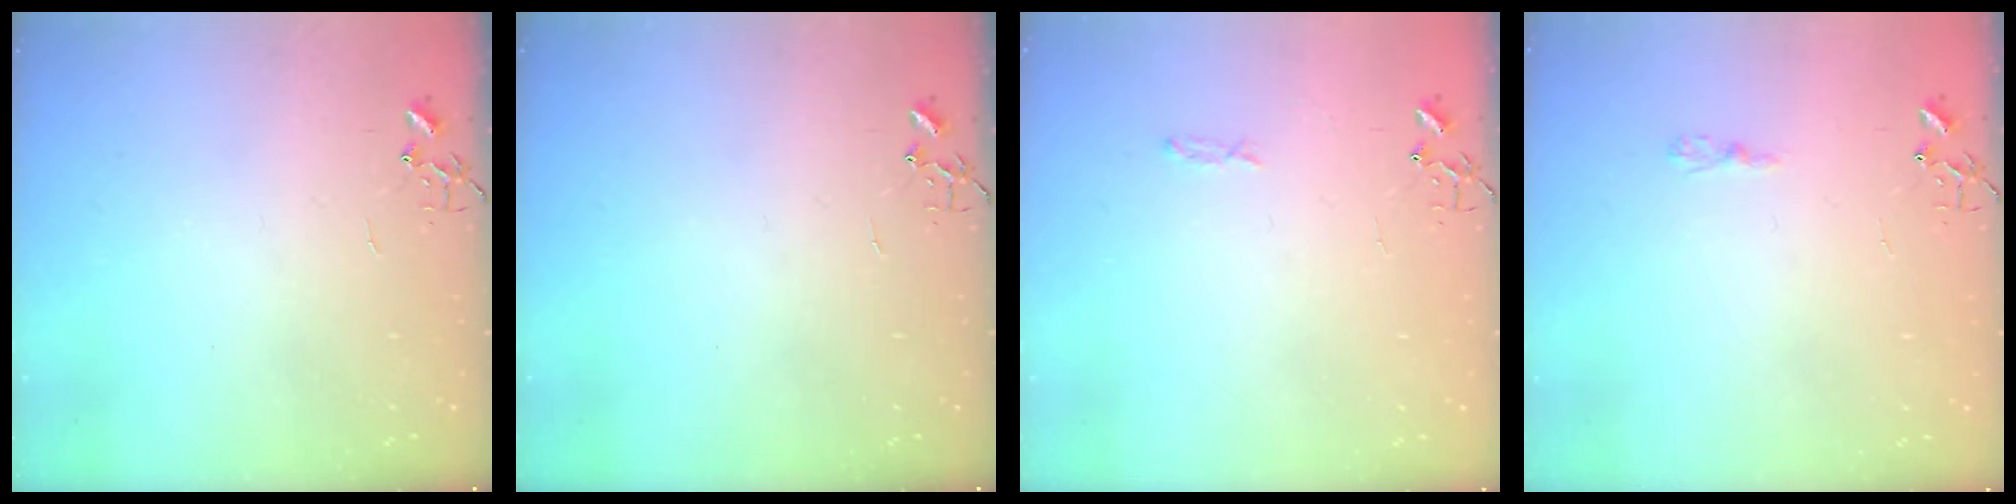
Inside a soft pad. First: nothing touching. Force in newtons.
{"total": 0.0}
{"total": 3.3, "press": 3.3, "slide": 0.4}
{"total": 3.6, "press": 3.6, "slide": 0.4}